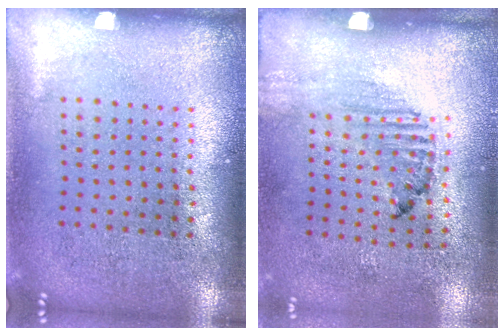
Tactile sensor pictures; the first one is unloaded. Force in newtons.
{"total": 1.5, "press": 1.2, "slide": 1.0}